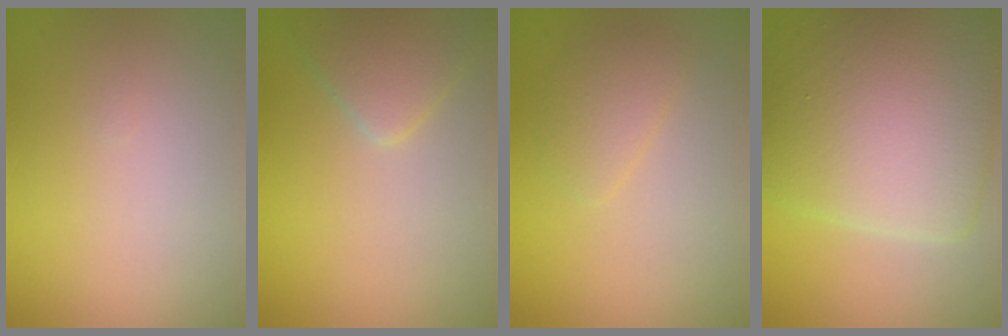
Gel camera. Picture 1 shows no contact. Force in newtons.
{"total": 2.7, "press": 2.7, "slide": 0.2}
{"total": 1.6, "press": 1.6, "slide": 0.1}
{"total": 10.6, "press": 10.6, "slide": 0.1}